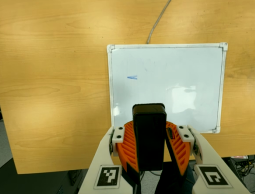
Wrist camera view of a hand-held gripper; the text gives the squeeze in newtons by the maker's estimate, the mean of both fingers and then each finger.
{"total": 8.9, "left": 9.0, "right": 8.7}